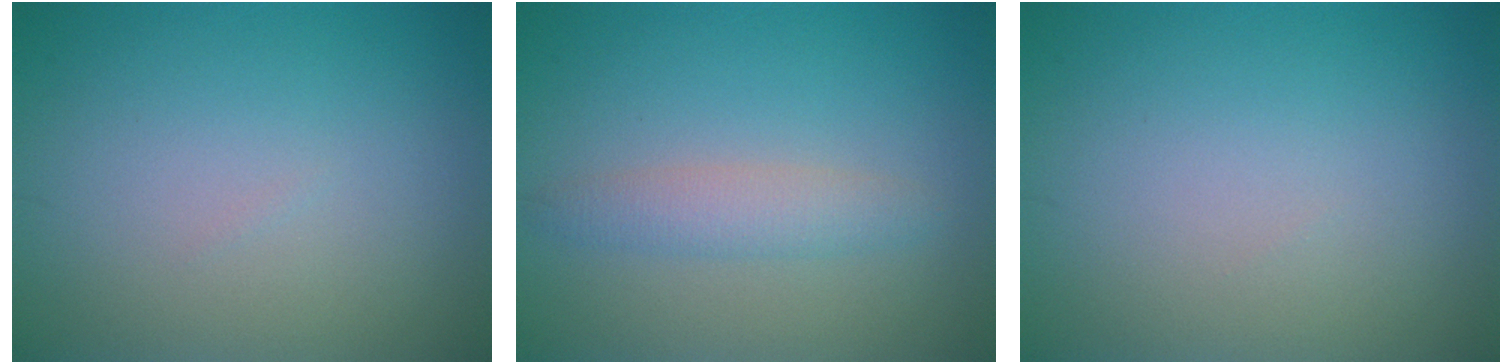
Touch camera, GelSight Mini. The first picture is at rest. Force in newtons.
{"total": 2.2, "press": 2.2, "slide": 0.0}
{"total": 0.0}